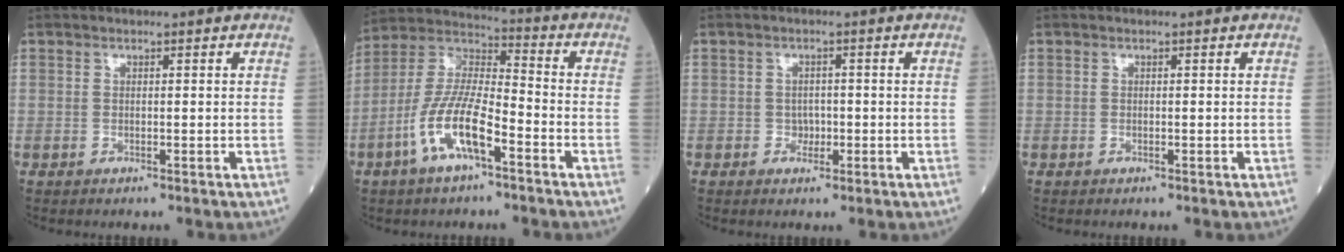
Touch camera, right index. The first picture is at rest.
{"total": 12.1, "force": [-5.4, 3.2, 10.4], "torque": [-0.219, 0.005, -0.106]}
{"total": 1.9, "force": [-0.5, 1.5, 1.0], "torque": [-0.008, 0.006, -0.007]}
{"total": 0.0}